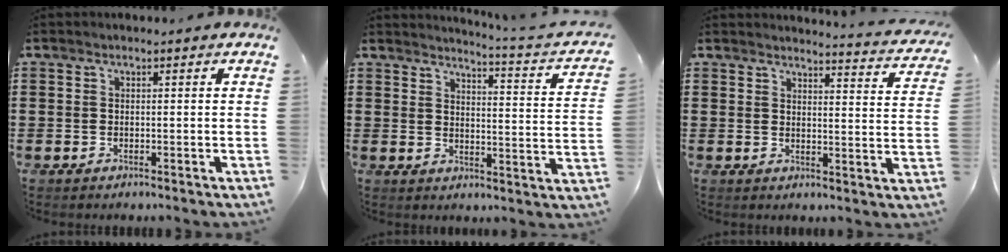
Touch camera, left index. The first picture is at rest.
{"total": 3.0, "force": [2.6, -0.8, 1.4], "torque": [-0.036, -0.035, 0.032]}
{"total": 3.0, "force": [2.9, -0.4, 0.7], "torque": [-0.021, -0.026, 0.045]}